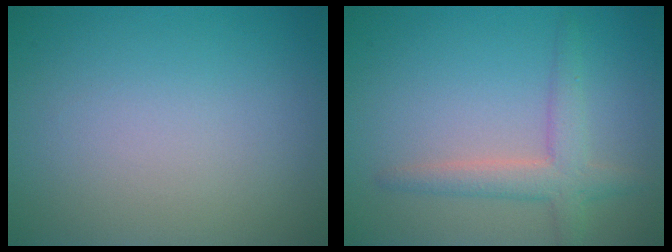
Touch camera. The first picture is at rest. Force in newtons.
{"total": 3.2, "press": 3.2, "slide": 0.2}